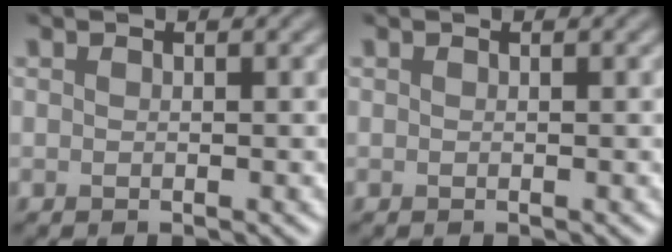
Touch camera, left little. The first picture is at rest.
{"total": 0.0}